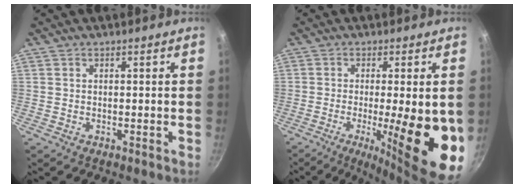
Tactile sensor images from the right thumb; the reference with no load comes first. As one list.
[{"total": 17.9, "force": [-3.3, 4.2, 17.1], "torque": [-0.228, -0.013, -0.038]}]